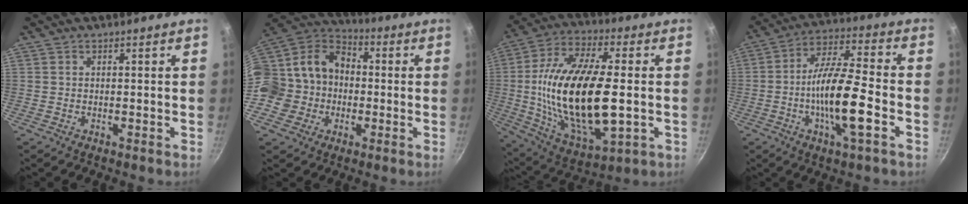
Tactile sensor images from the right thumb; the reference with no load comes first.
{"total": 17.9, "force": [-1.9, 15.9, 8.1], "torque": [-0.136, 0.051, -0.040]}
{"total": 26.2, "force": [-1.1, 11.6, 23.5], "torque": [-0.450, 0.008, -0.015]}
{"total": 14.6, "force": [-4.1, 3.7, 13.6], "torque": [-0.236, 0.032, -0.083]}